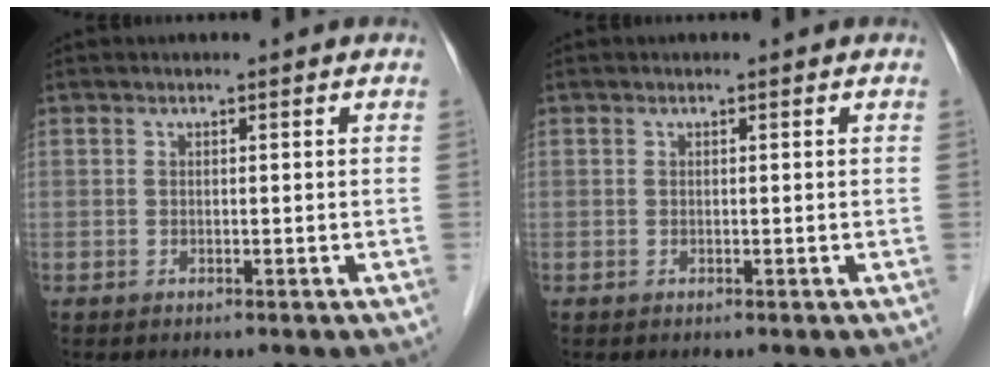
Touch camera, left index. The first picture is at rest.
{"total": 0.0}